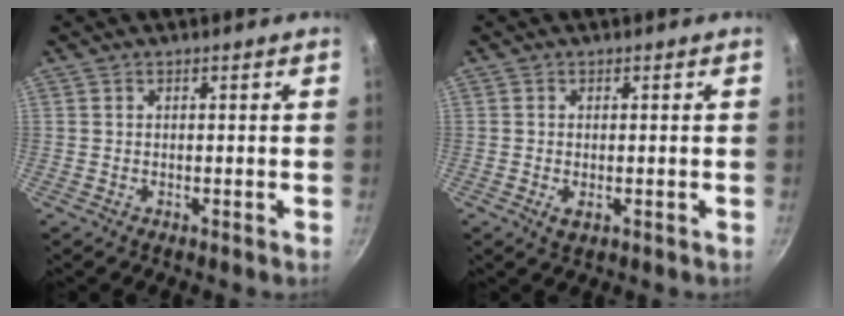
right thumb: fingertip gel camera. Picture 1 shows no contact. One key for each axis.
{"total": 2.1, "fx": -0.5, "fy": 1.0, "fz": 1.8, "tx": -0.033, "ty": -0.006, "tz": -0.007}